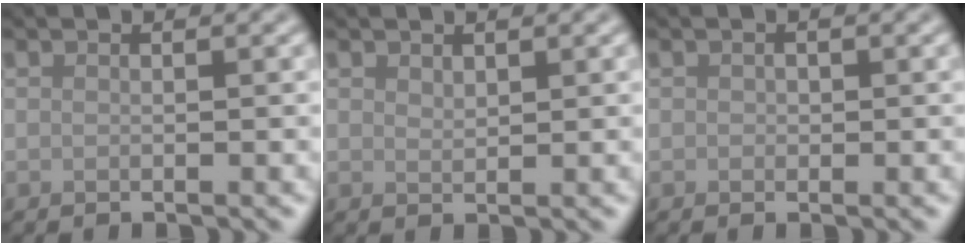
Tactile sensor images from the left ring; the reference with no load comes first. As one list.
[{"total": 0.8, "force": [0.7, 0.4, 0.3], "torque": [-0.007, -0.002, 0.015]}, {"total": 0.5, "force": [0.0, 0.5, 0.1], "torque": [0.000, -0.003, -0.001]}]